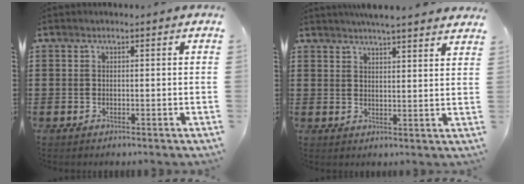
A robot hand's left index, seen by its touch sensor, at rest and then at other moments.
{"total": 4.3, "force": [4.1, -0.4, 1.2], "torque": [-0.035, -0.012, 0.074]}